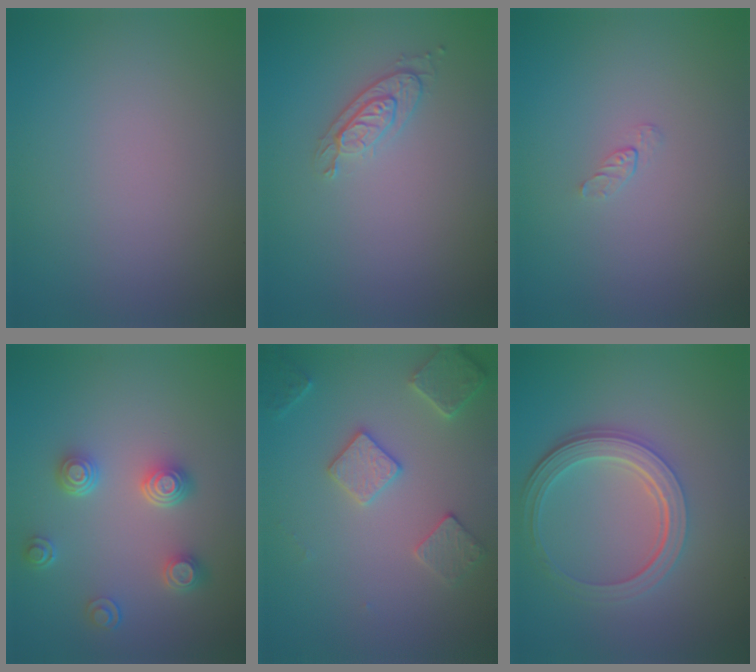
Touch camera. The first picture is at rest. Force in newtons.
{"total": 2.0, "press": 1.8, "slide": 0.9}
{"total": 0.5, "press": 0.3, "slide": 0.4}
{"total": 3.8, "press": 3.0, "slide": 2.4}
{"total": 3.5, "press": 3.4, "slide": 0.7}
{"total": 5.2, "press": 3.8, "slide": 3.5}